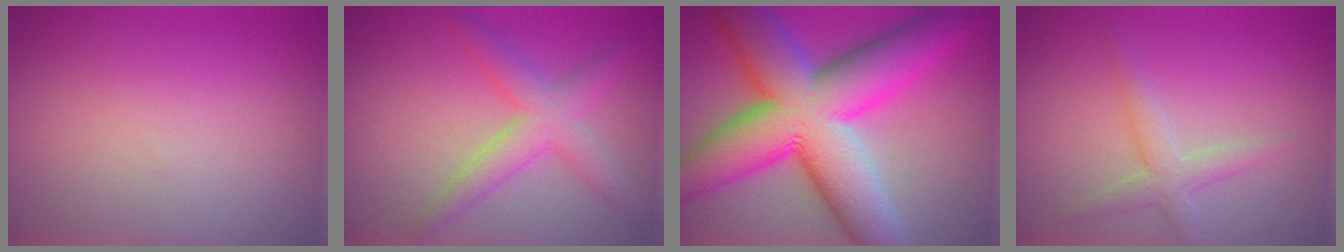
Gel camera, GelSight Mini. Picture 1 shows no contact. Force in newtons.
{"total": 4.3, "press": 4.3, "slide": 0.1}
{"total": 16.5, "press": 16.5, "slide": 0.3}
{"total": 2.5, "press": 2.5, "slide": 0.1}